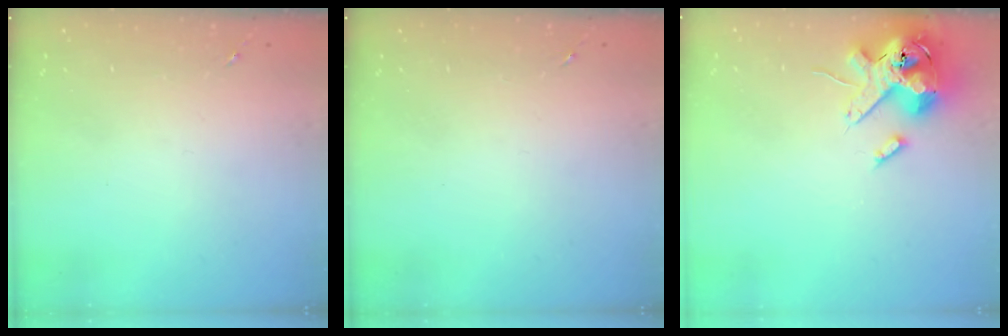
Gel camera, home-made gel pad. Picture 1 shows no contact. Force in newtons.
{"total": 0.0}
{"total": 15.4, "press": 15.1, "slide": 2.9}